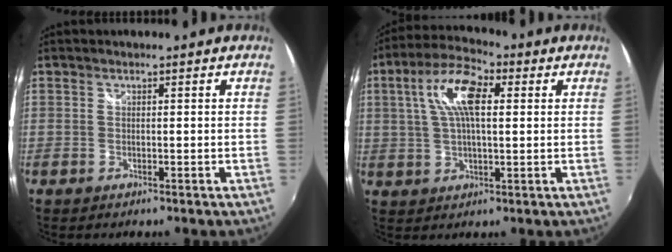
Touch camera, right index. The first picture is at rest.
{"total": 10.6, "force": [2.8, 4.4, 9.2], "torque": [-0.178, 0.025, 0.046]}